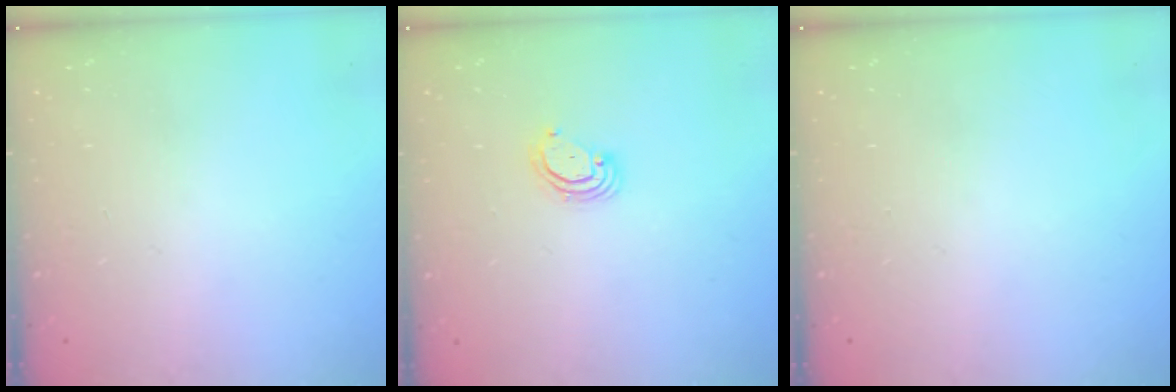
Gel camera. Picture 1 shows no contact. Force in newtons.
{"total": 3.0, "press": 2.9, "slide": 0.3}
{"total": 0.0}